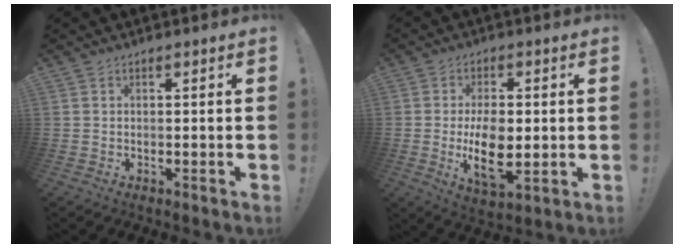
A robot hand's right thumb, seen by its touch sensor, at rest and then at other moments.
{"total": 12.0, "force": [-0.9, 6.3, 10.2], "torque": [-0.174, -0.009, -0.016]}